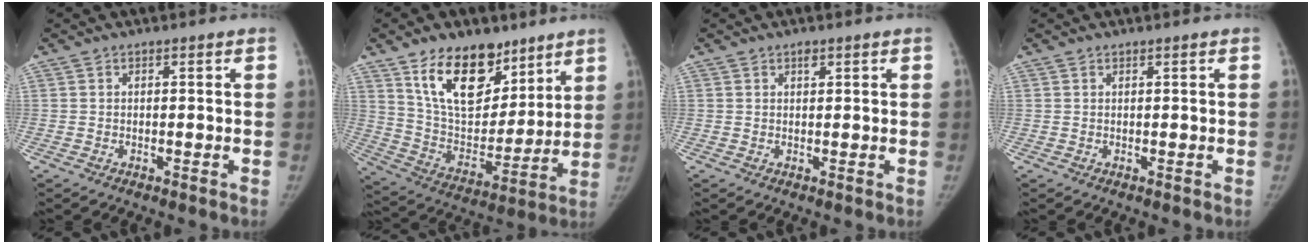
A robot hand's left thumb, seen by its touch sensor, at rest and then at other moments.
{"total": 18.9, "force": [11.6, 10.8, 10.3], "torque": [-0.118, -0.068, 0.210]}
{"total": 1.1, "force": [0.7, 0.6, 0.7], "torque": [-0.006, -0.002, 0.009]}
{"total": 0.0}